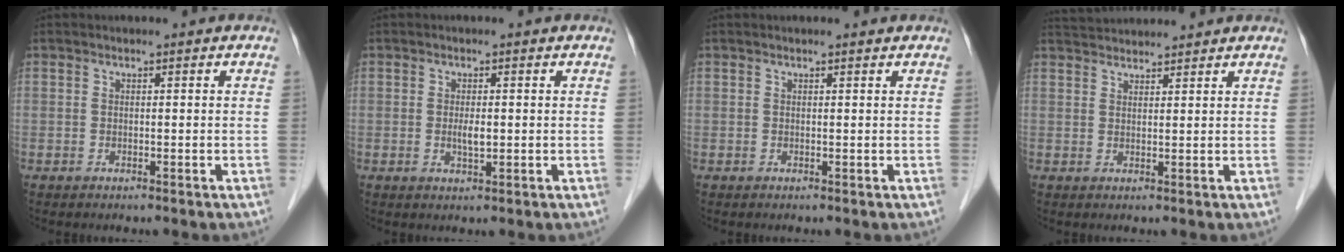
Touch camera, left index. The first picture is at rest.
{"total": 2.0, "force": [0.0, 0.6, 1.9], "torque": [-0.038, -0.001, 0.001]}
{"total": 0.9, "force": [0.8, -0.1, 0.2], "torque": [-0.012, 0.002, 0.011]}
{"total": 6.3, "force": [6.2, 0.3, 1.3], "torque": [-0.028, 0.040, 0.098]}